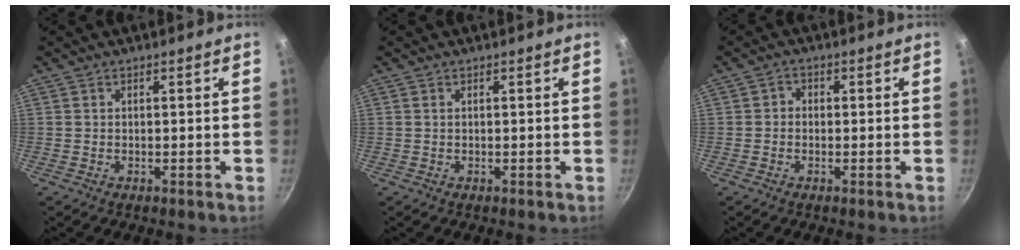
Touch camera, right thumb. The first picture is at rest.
{"total": 0.0}
{"total": 1.8, "force": [-0.2, 1.6, 0.8], "torque": [-0.009, 0.006, -0.009]}